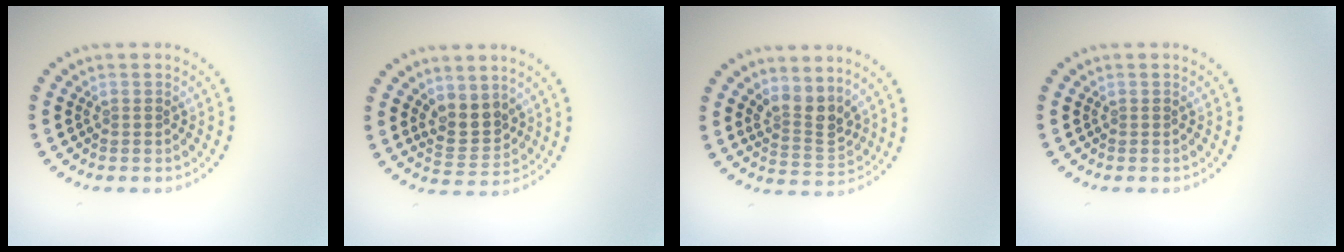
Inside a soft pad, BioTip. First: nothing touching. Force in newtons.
{"total": 2.9, "press": 2.6, "slide": 1.3}
{"total": 3.1, "press": 2.7, "slide": 1.6}
{"total": 0.0}